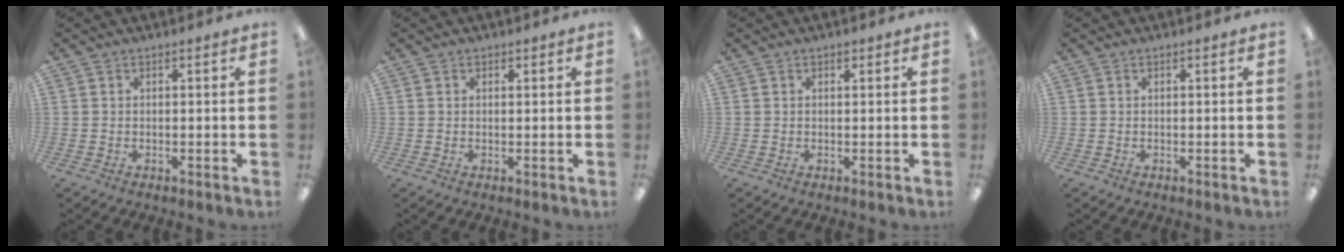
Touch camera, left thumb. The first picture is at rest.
{"total": 0.6, "force": [0.4, 0.4, 0.0], "torque": [0.000, 0.002, 0.008]}
{"total": 0.8, "force": [0.5, 0.5, 0.3], "torque": [-0.007, 0.003, 0.009]}
{"total": 0.0}